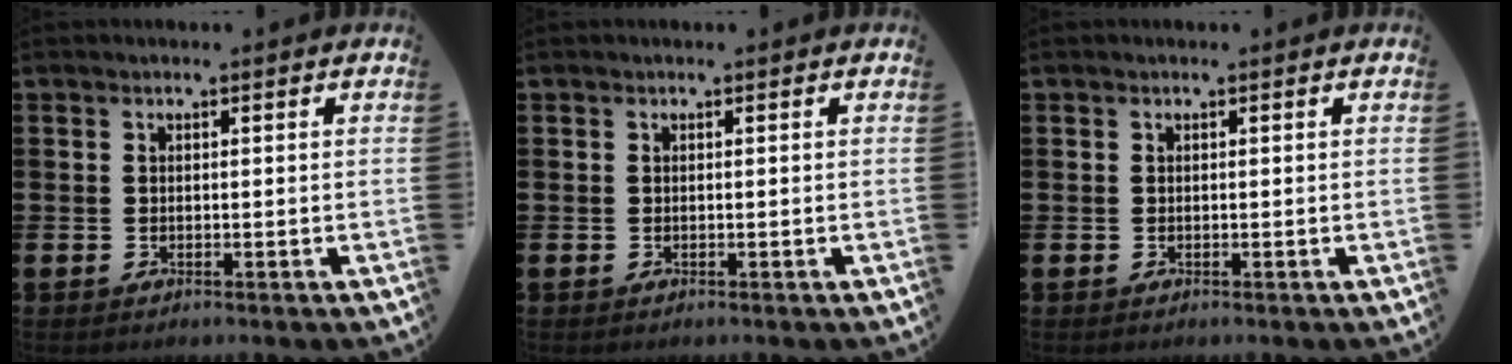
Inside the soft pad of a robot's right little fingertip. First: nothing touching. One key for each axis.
{"total": 0.0}
{"total": 0.0}